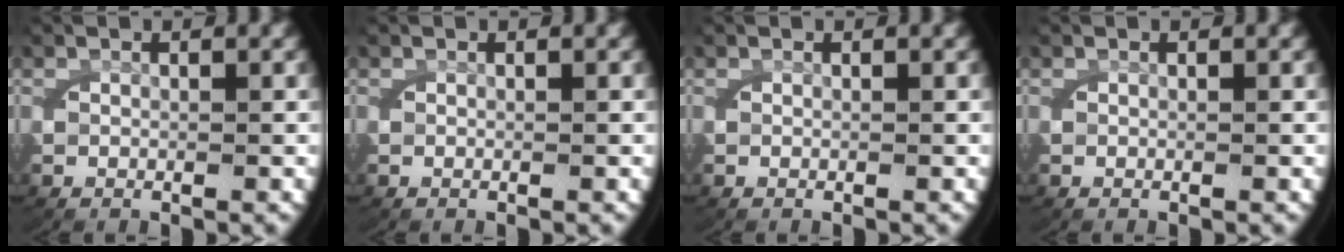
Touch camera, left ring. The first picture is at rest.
{"total": 0.0}
{"total": 0.0}
{"total": 0.0}